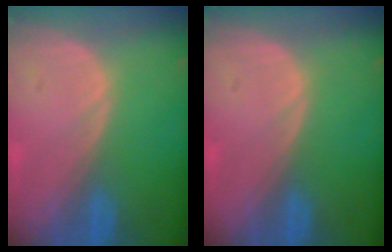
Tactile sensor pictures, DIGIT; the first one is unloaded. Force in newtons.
{"total": 0.0}